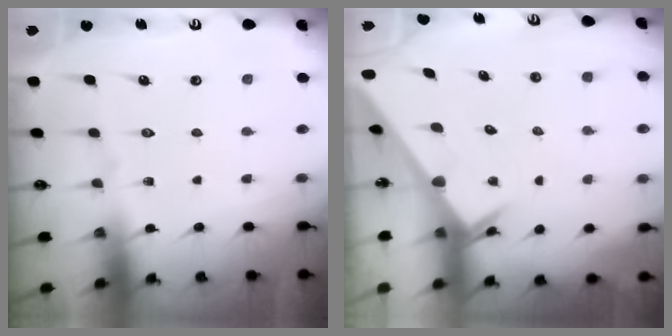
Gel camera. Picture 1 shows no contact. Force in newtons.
{"total": 3.4, "press": 3.4, "slide": 0.3}